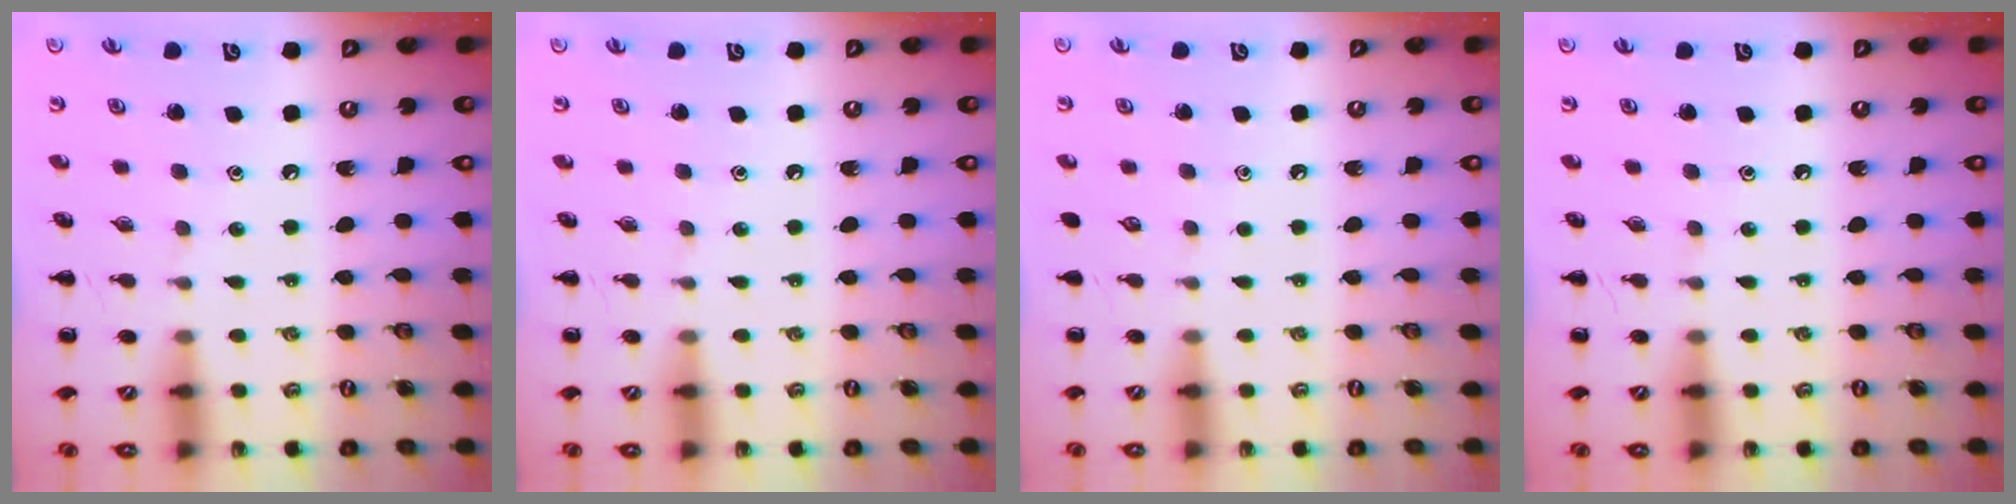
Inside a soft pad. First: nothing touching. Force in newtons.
{"total": 0.0}
{"total": 0.0}
{"total": 0.0}